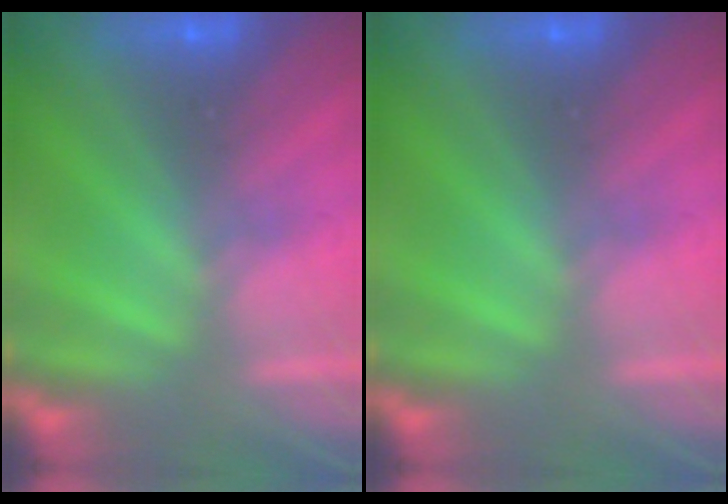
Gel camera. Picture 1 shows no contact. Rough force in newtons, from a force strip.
{"total": 0.0}